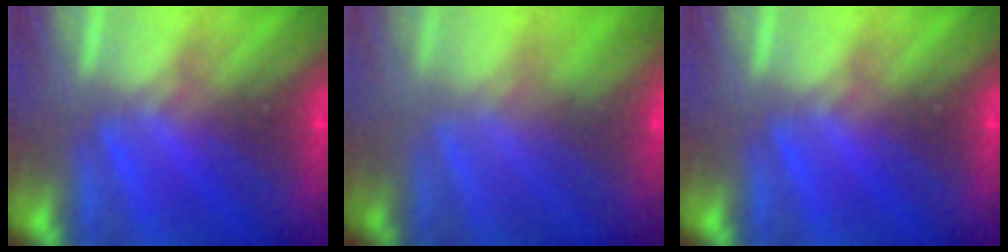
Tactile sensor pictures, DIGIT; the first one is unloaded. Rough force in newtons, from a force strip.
{"total": 2.5}
{"total": 0.0}